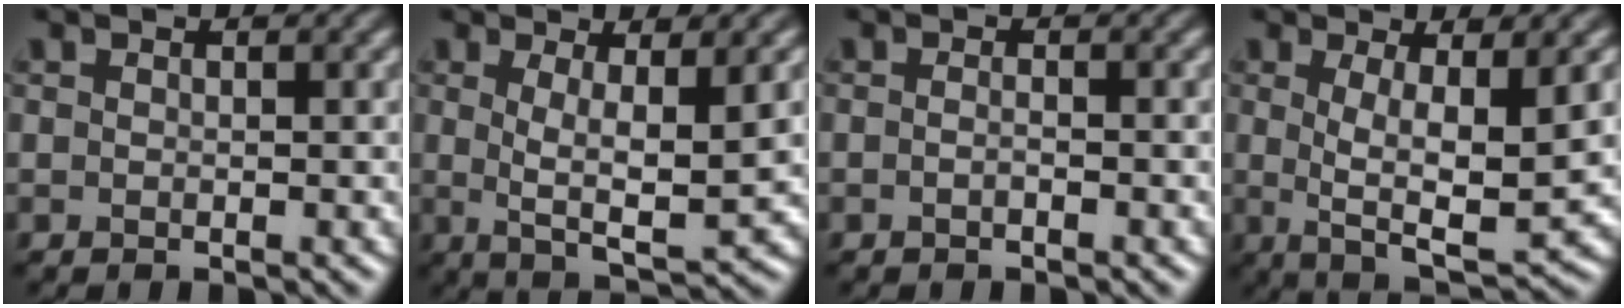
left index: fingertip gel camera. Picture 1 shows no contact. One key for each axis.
{"total": 4.9, "fx": 0.9, "fy": 0.9, "fz": 4.8, "tx": -0.089, "ty": -0.012, "tz": 0.019}
{"total": 0.7, "fx": -0.4, "fy": 0.1, "fz": 0.5, "tx": -0.014, "ty": -0.007, "tz": -0.009}
{"total": 6.4, "fx": 0.6, "fy": 1.4, "fz": 6.2, "tx": -0.108, "ty": -0.013, "tz": 0.016}